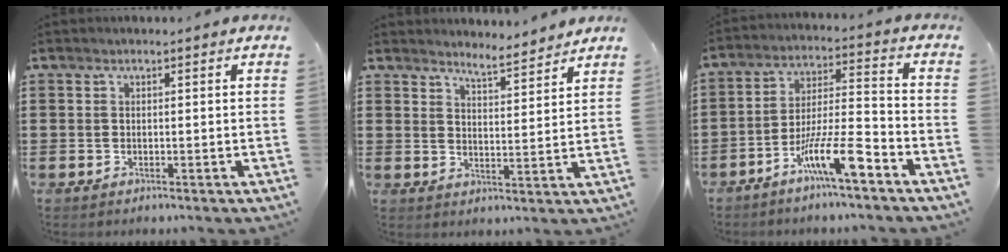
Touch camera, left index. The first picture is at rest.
{"total": 4.3, "force": [4.2, -0.3, 0.5], "torque": [-0.024, -0.022, 0.075]}
{"total": 11.2, "force": [-7.5, 1.7, 8.1], "torque": [-0.160, 0.006, -0.144]}